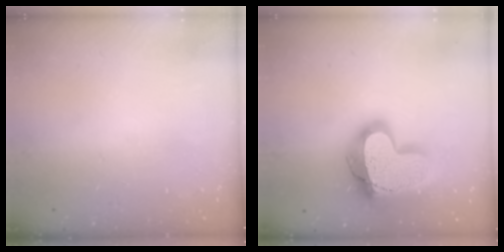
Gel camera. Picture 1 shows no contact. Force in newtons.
{"total": 23.4, "press": 23.3, "slide": 1.9}